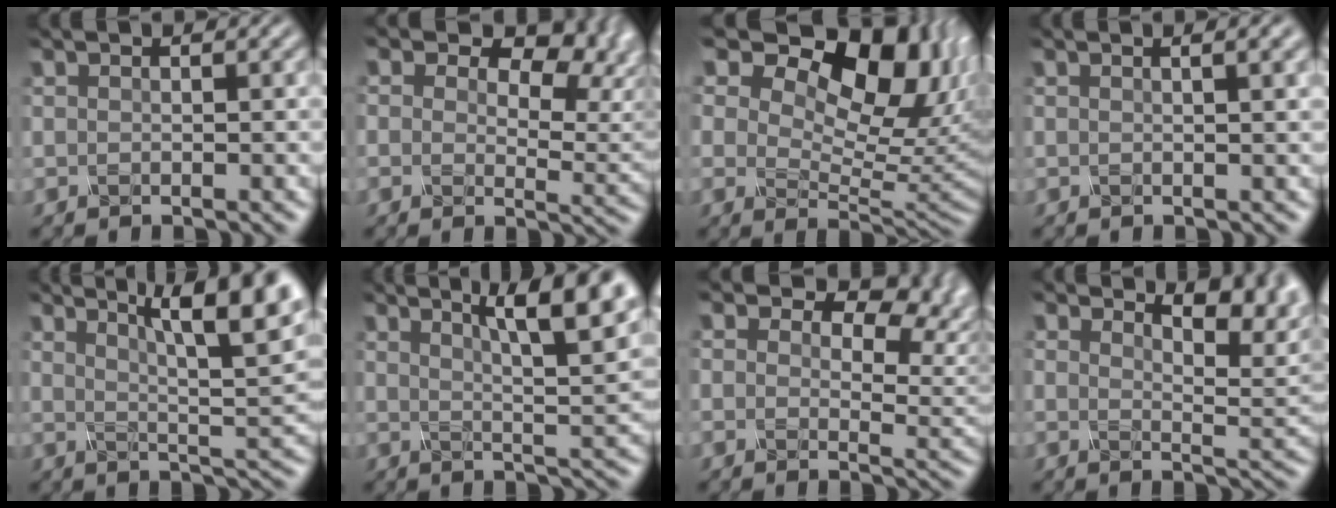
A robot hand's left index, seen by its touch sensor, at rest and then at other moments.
{"total": 10.1, "force": [4.8, 6.2, 6.3], "torque": [-0.078, 0.011, 0.062]}
{"total": 16.2, "force": [8.4, 9.3, 10.4], "torque": [-0.151, 0.049, 0.119]}
{"total": 3.0, "force": [1.3, 1.2, 2.5], "torque": [-0.016, 0.012, 0.001]}
{"total": 10.0, "force": [5.1, 2.9, 8.1], "torque": [-0.081, 0.021, 0.065]}
{"total": 8.7, "force": [4.6, 2.4, 7.0], "torque": [-0.066, 0.021, 0.056]}
{"total": 8.6, "force": [4.0, 5.3, 5.5], "torque": [-0.064, 0.004, 0.049]}
{"total": 6.0, "force": [3.5, 2.6, 4.2], "torque": [-0.052, 0.003, 0.047]}